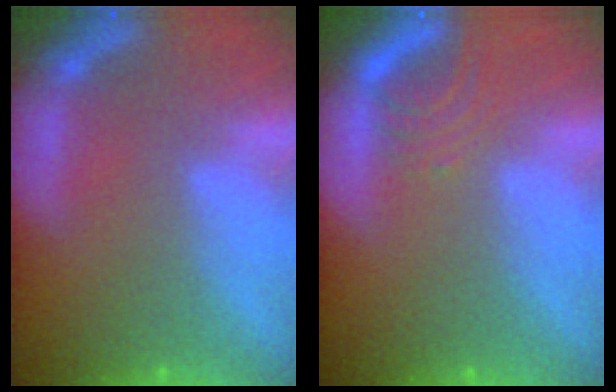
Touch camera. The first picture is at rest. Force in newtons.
{"total": 3.0}